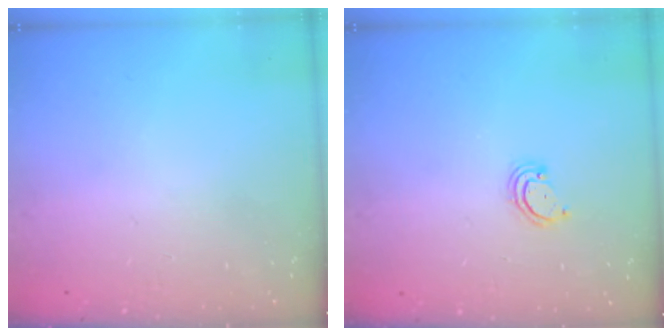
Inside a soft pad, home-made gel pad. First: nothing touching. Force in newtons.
{"total": 3.1, "press": 3.1, "slide": 0.4}